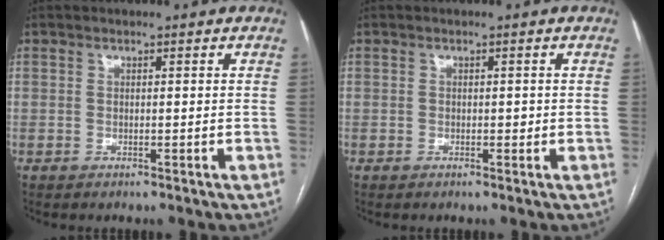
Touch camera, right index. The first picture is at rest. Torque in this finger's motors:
{"motor_torque": [0.13, 0.02, 0.07, 0.02]}